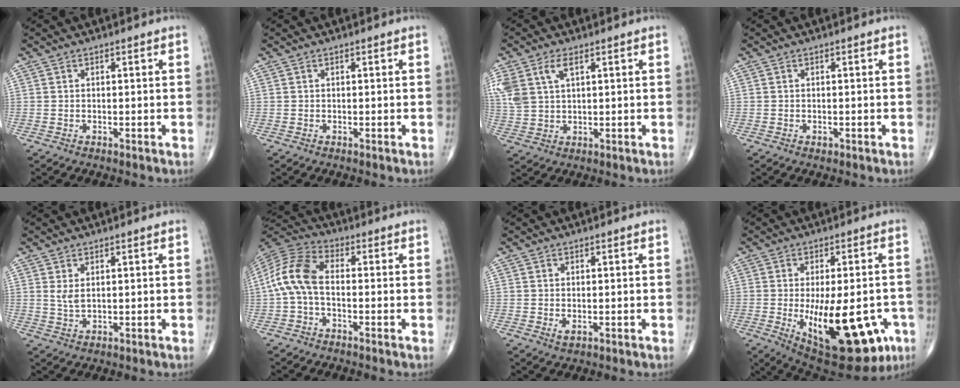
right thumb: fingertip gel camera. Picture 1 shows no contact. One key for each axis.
{"total": 0.0}
{"total": 8.4, "fx": 3.7, "fy": 4.6, "fz": 6.0, "tx": -0.146, "ty": 0.003, "tz": 0.079}
{"total": 0.5, "fx": -0.2, "fy": 0.4, "fz": 0.3, "tx": -0.004, "ty": 0.000, "tz": -0.002}
{"total": 2.1, "fx": 0.8, "fy": 0.9, "fz": 1.7, "tx": -0.032, "ty": -0.004, "tz": 0.020}
{"total": 9.6, "fx": -1.0, "fy": 5.1, "fz": 8.1, "tx": -0.173, "ty": 0.029, "tz": -0.032}
{"total": 1.2, "fx": -0.2, "fy": 0.6, "fz": 1.0, "tx": -0.016, "ty": -0.003, "tz": 0.000}
{"total": 22.4, "fx": -6.6, "fy": 9.7, "fz": 19.0, "tx": -0.235, "ty": -0.011, "tz": -0.068}